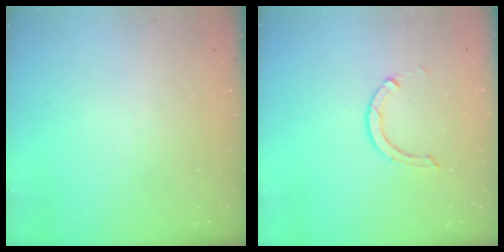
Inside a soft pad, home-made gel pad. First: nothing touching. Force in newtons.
{"total": 2.9, "press": 2.9, "slide": 0.4}